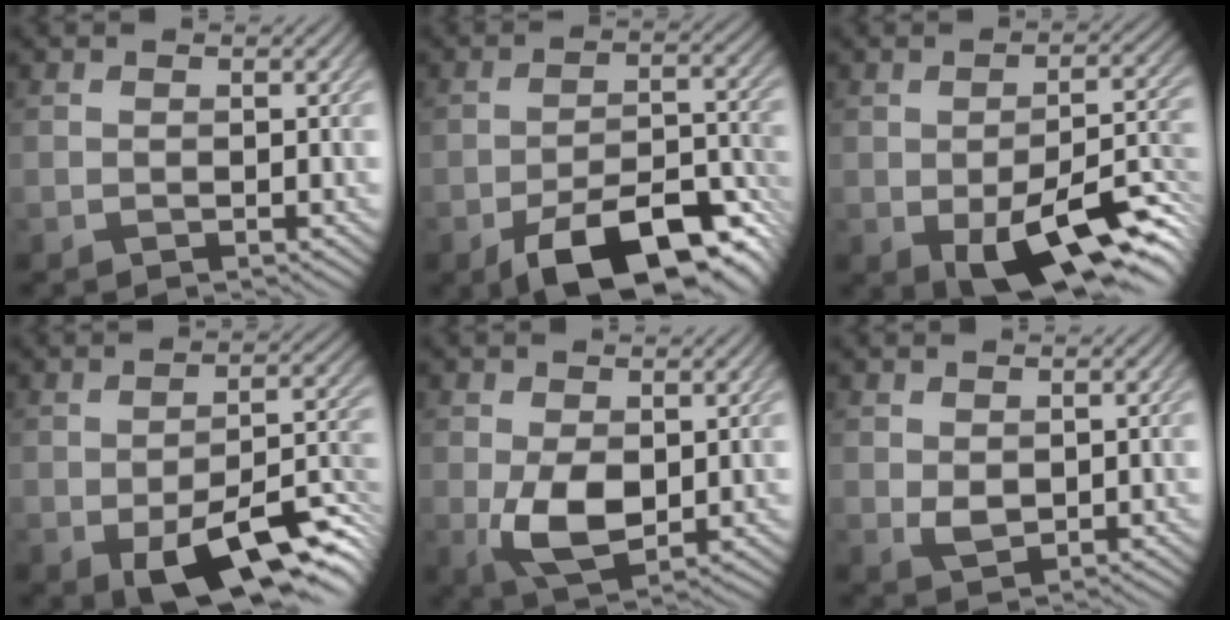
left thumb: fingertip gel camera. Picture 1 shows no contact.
{"total": 12.5, "force": [-7.8, 4.6, 8.6], "torque": [-0.134, -0.004, -0.129]}
{"total": 13.9, "force": [-5.8, 6.1, 11.1], "torque": [-0.170, -0.025, -0.082]}
{"total": 12.1, "force": [-5.7, 5.2, 9.4], "torque": [-0.150, -0.026, -0.078]}
{"total": 6.0, "force": [-0.2, 3.6, 4.8], "torque": [-0.105, -0.012, 0.003]}
{"total": 1.9, "force": [0.7, 1.3, 1.3], "torque": [-0.029, -0.005, 0.017]}